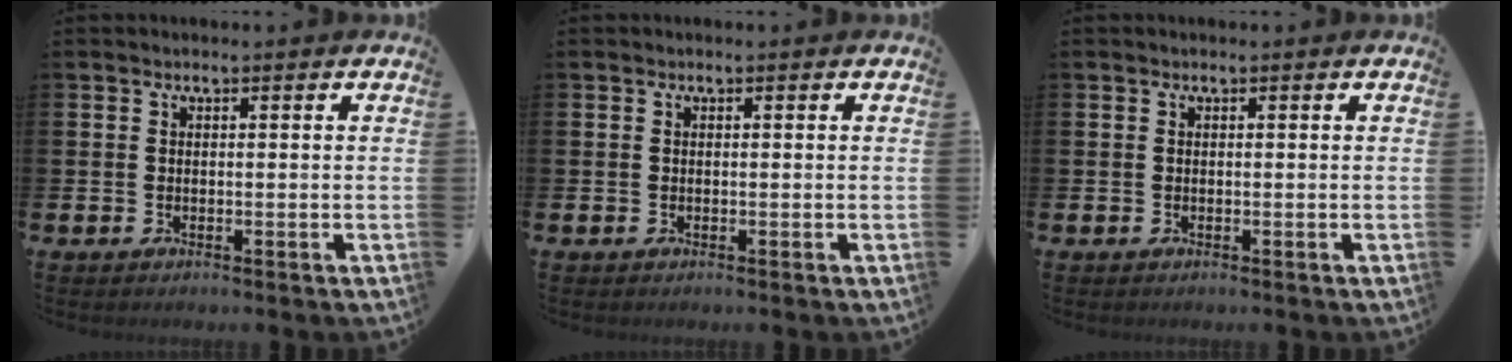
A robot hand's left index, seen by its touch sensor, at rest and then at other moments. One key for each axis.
{"total": 0.0}
{"total": 0.0}